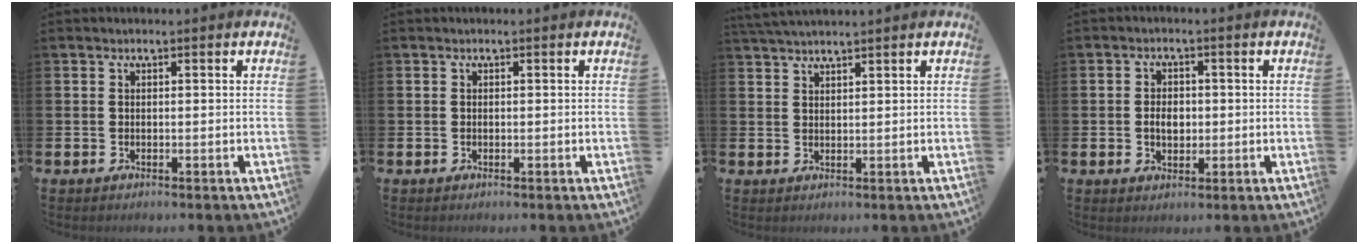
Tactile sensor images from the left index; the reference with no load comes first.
{"total": 0.0}
{"total": 2.5, "force": [2.4, 0.0, 0.6], "torque": [-0.023, -0.002, 0.047]}
{"total": 3.2, "force": [-0.2, 2.3, 2.3], "torque": [-0.029, 0.001, -0.010]}